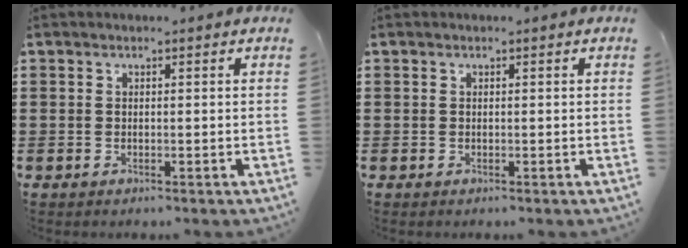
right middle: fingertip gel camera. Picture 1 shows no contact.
{"total": 0.0}